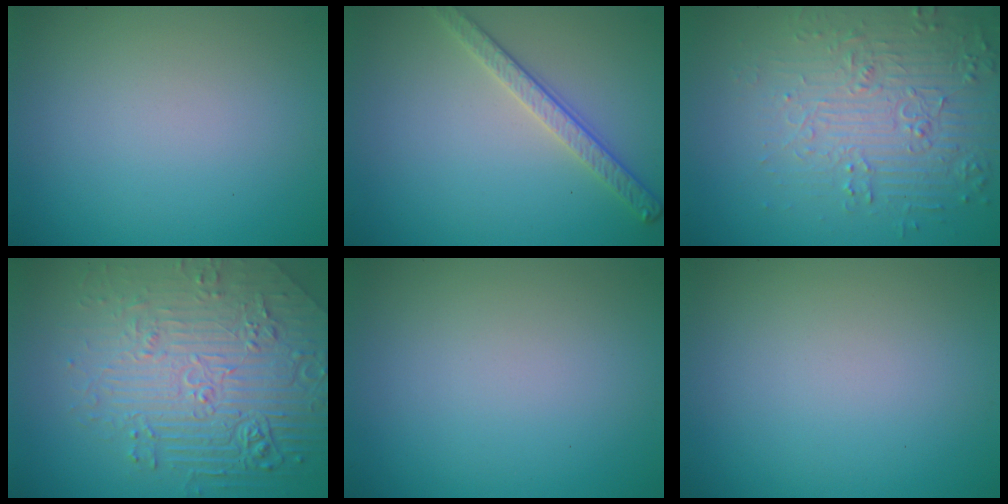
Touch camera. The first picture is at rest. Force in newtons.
{"total": 2.8, "press": 2.6, "slide": 1.0}
{"total": 4.4, "press": 4.4, "slide": 0.6}
{"total": 7.9, "press": 6.1, "slide": 5.1}
{"total": 0.0}
{"total": 0.0}